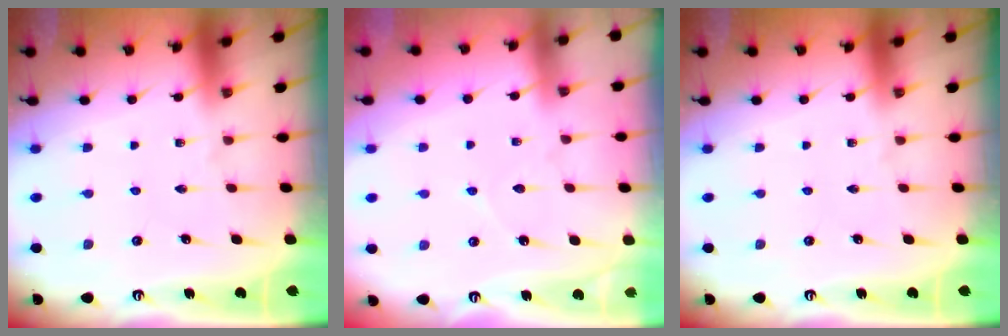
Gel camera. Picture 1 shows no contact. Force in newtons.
{"total": 4.1, "press": 4.0, "slide": 0.3}
{"total": 0.0}